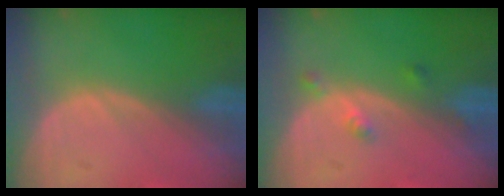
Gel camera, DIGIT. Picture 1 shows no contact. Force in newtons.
{"total": 2.4, "press": 2.0, "slide": 1.3}